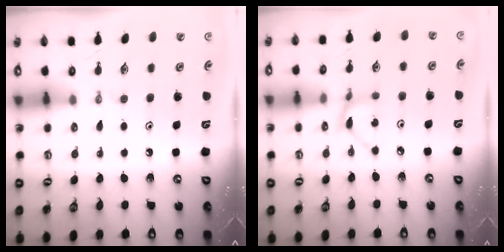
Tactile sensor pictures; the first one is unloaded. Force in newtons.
{"total": 2.8, "press": 2.8, "slide": 0.2}